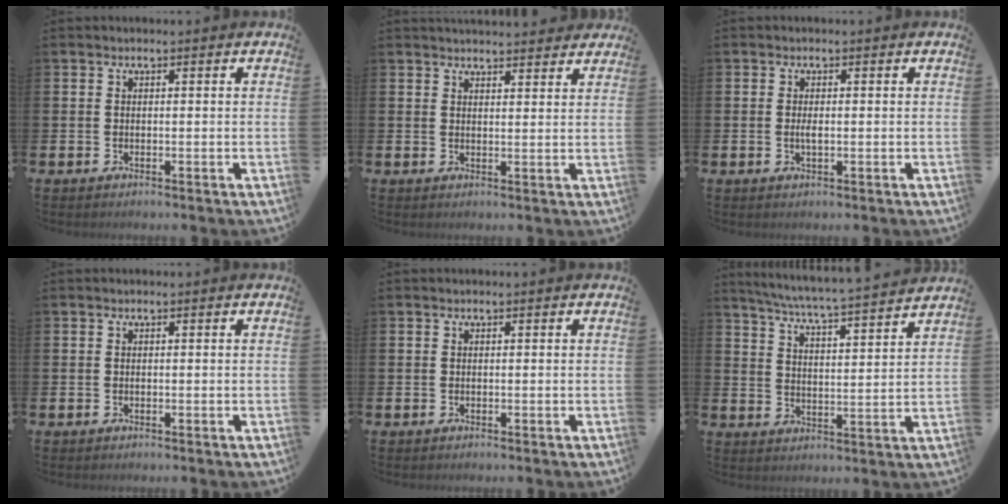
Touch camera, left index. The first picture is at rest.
{"total": 3.2, "force": [3.1, 0.6, 0.1], "torque": [0.002, -0.018, 0.055]}
{"total": 1.3, "force": [0.0, 0.5, 1.2], "torque": [-0.017, -0.001, -0.003]}
{"total": 0.0}
{"total": 0.0}
{"total": 6.1, "force": [5.8, -0.5, 1.9], "torque": [-0.058, -0.045, 0.097]}